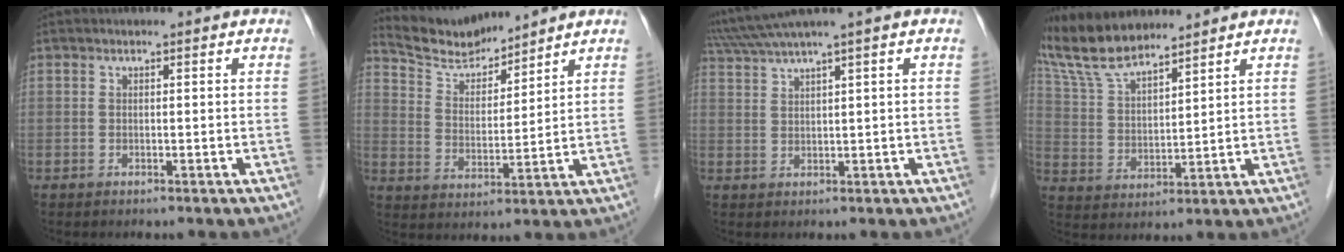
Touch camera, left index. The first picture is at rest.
{"total": 8.1, "force": [8.0, 1.0, 0.9], "torque": [-0.032, 0.012, 0.159]}
{"total": 5.7, "force": [4.5, -1.6, 3.1], "torque": [-0.069, 0.019, 0.089]}
{"total": 10.3, "force": [9.3, 1.7, 4.1], "torque": [-0.097, 0.018, 0.183]}